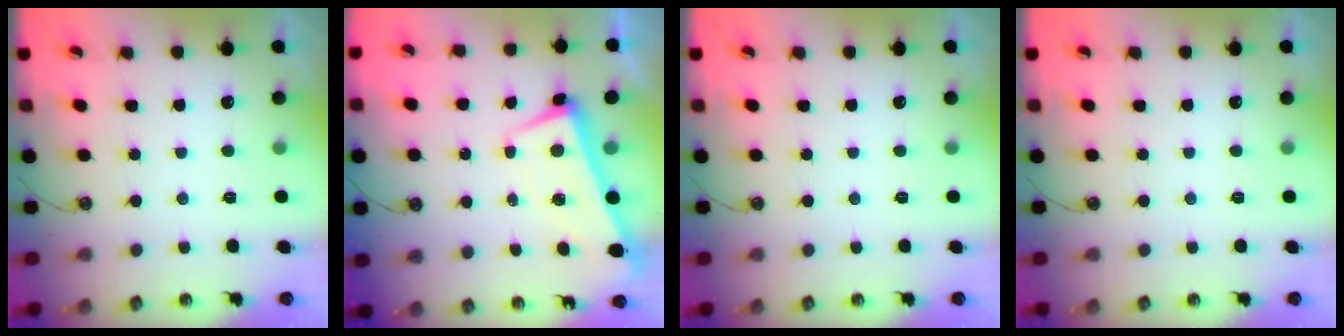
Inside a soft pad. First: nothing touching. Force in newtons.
{"total": 2.0, "press": 1.8, "slide": 0.9}
{"total": 0.0}
{"total": 0.0}